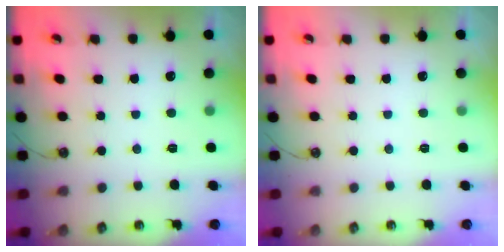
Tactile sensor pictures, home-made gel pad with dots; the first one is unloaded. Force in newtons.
{"total": 0.0}